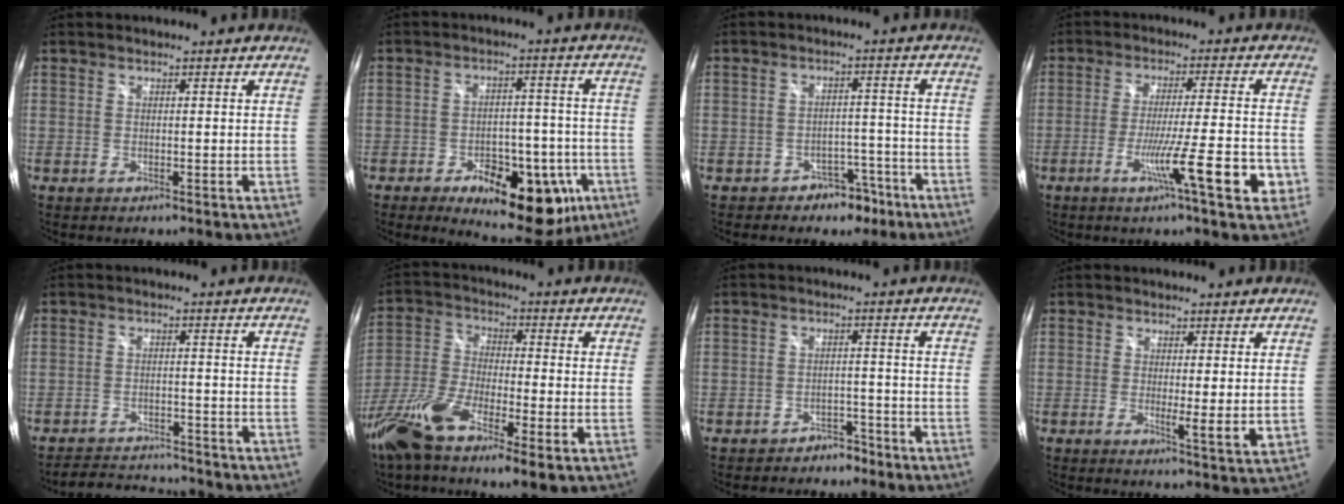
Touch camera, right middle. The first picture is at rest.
{"total": 17.4, "force": [-8.4, 9.5, 11.9], "torque": [-0.183, -0.001, -0.098]}
{"total": 5.3, "force": [-3.6, 3.7, 0.9], "torque": [-0.014, 0.033, -0.039]}
{"total": 11.6, "force": [-4.8, -0.2, 10.5], "torque": [-0.171, -0.022, -0.075]}
{"total": 8.4, "force": [-8.0, 1.9, 1.8], "torque": [-0.053, 0.011, -0.116]}
{"total": 13.9, "force": [-7.8, 3.5, 11.0], "torque": [-0.239, -0.031, -0.159]}
{"total": 3.7, "force": [-2.9, 2.4, 0.0], "torque": [0.002, 0.029, -0.032]}
{"total": 4.3, "force": [1.8, 0.2, 3.9], "torque": [-0.057, -0.009, 0.027]}